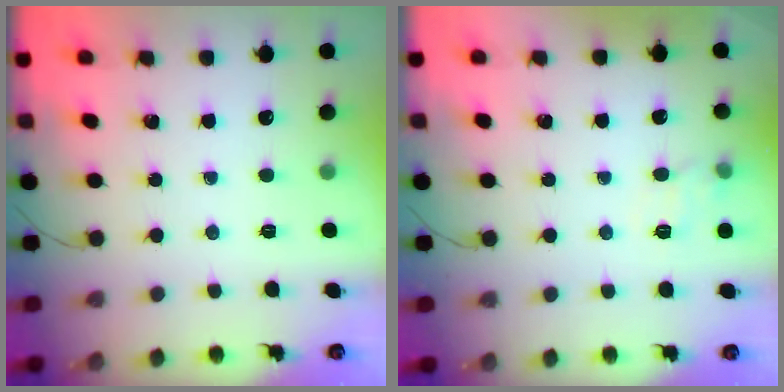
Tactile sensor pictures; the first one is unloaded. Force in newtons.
{"total": 9.1, "press": 8.9, "slide": 1.5}